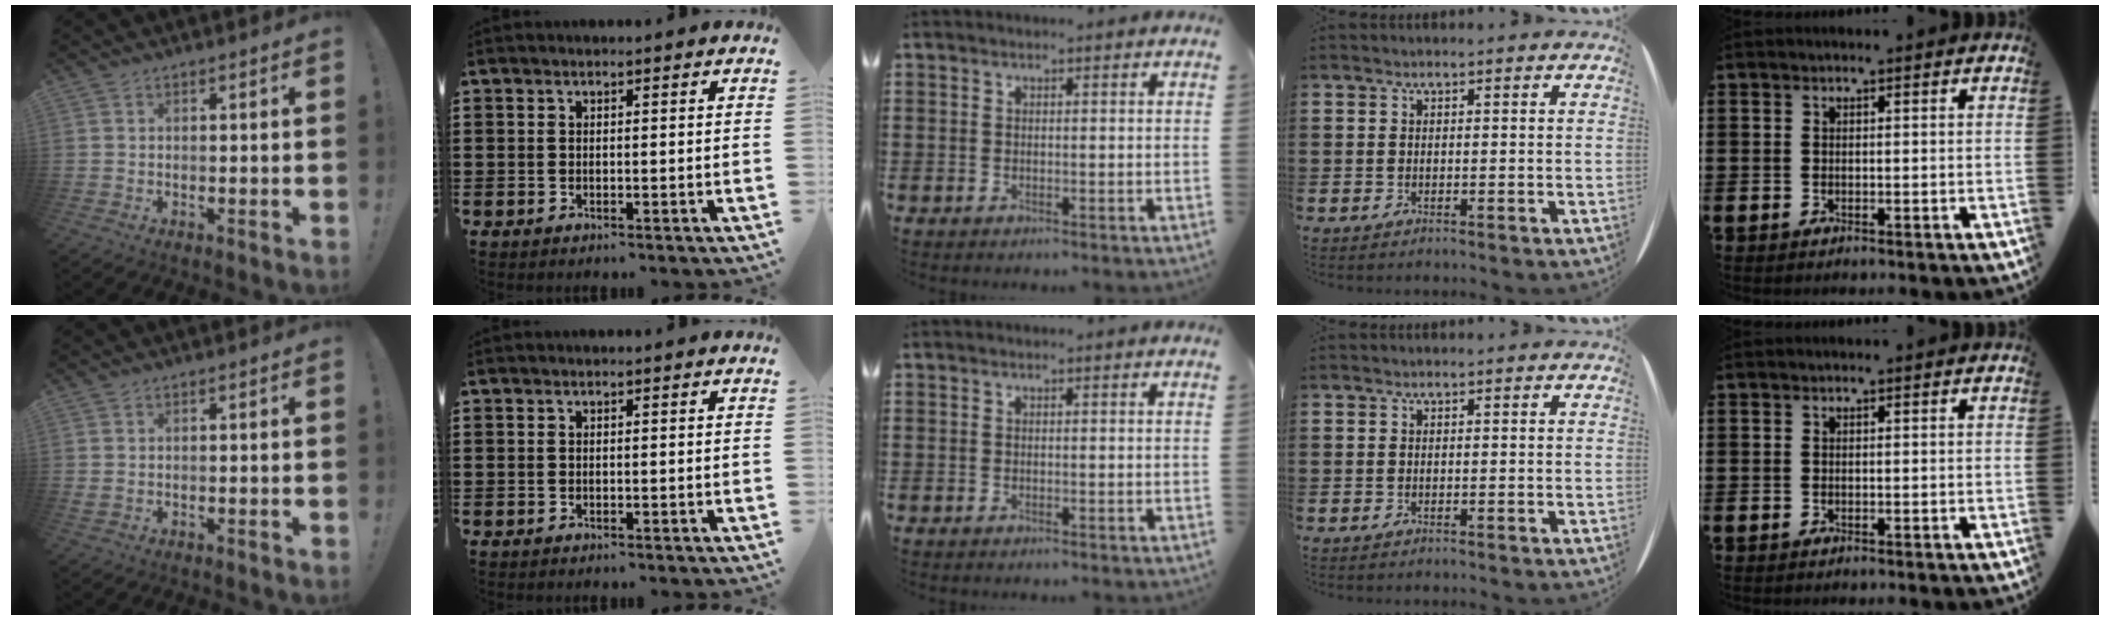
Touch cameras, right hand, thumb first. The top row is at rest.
{"thumb": {"total": 0.7, "force": [0.4, 0.3, 0.5], "torque": [-0.009, 0.002, 0.006]}}